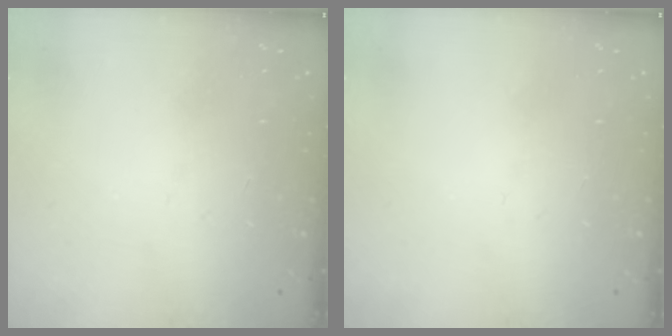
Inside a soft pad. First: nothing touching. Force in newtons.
{"total": 0.0}